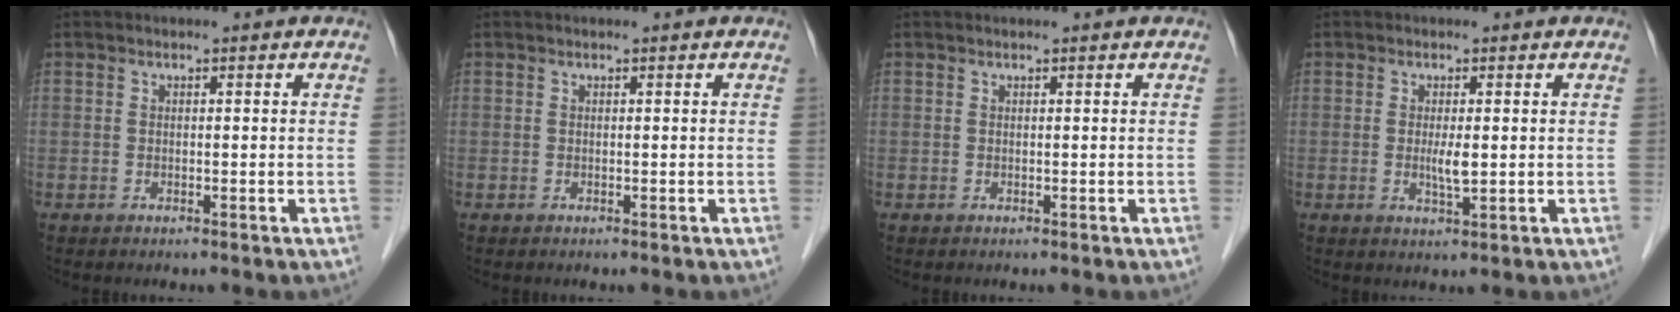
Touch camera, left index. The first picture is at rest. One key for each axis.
{"total": 0.0}
{"total": 0.5, "fx": 0.5, "fy": 0.0, "fz": 0.2, "tx": -0.003, "ty": 0.006, "tz": 0.010}
{"total": 2.2, "fx": 0.0, "fy": 0.3, "fz": 2.2, "tx": -0.044, "ty": -0.009, "tz": 0.001}